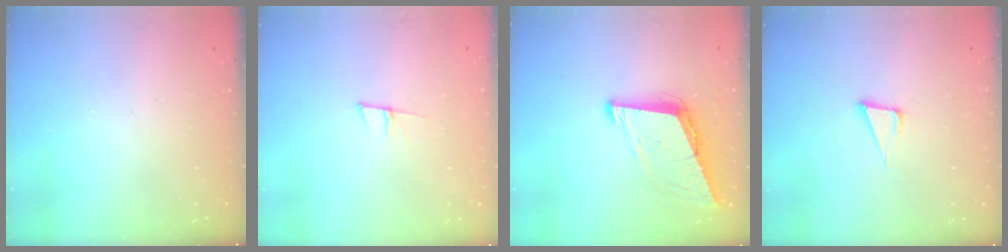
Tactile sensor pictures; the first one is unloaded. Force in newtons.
{"total": 5.6, "press": 5.0, "slide": 2.6}
{"total": 8.8, "press": 7.9, "slide": 3.8}
{"total": 5.7, "press": 4.6, "slide": 3.2}